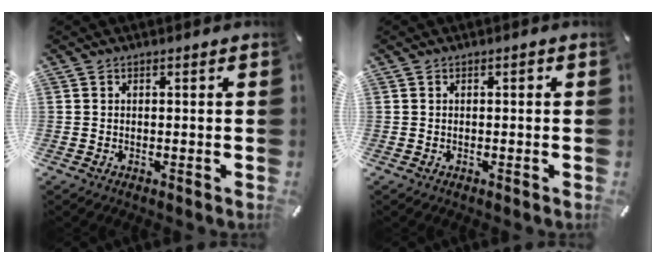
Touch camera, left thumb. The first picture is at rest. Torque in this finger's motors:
{"motor_torque": [0.00, 0.22, 0.09, -0.30, 0.03]}